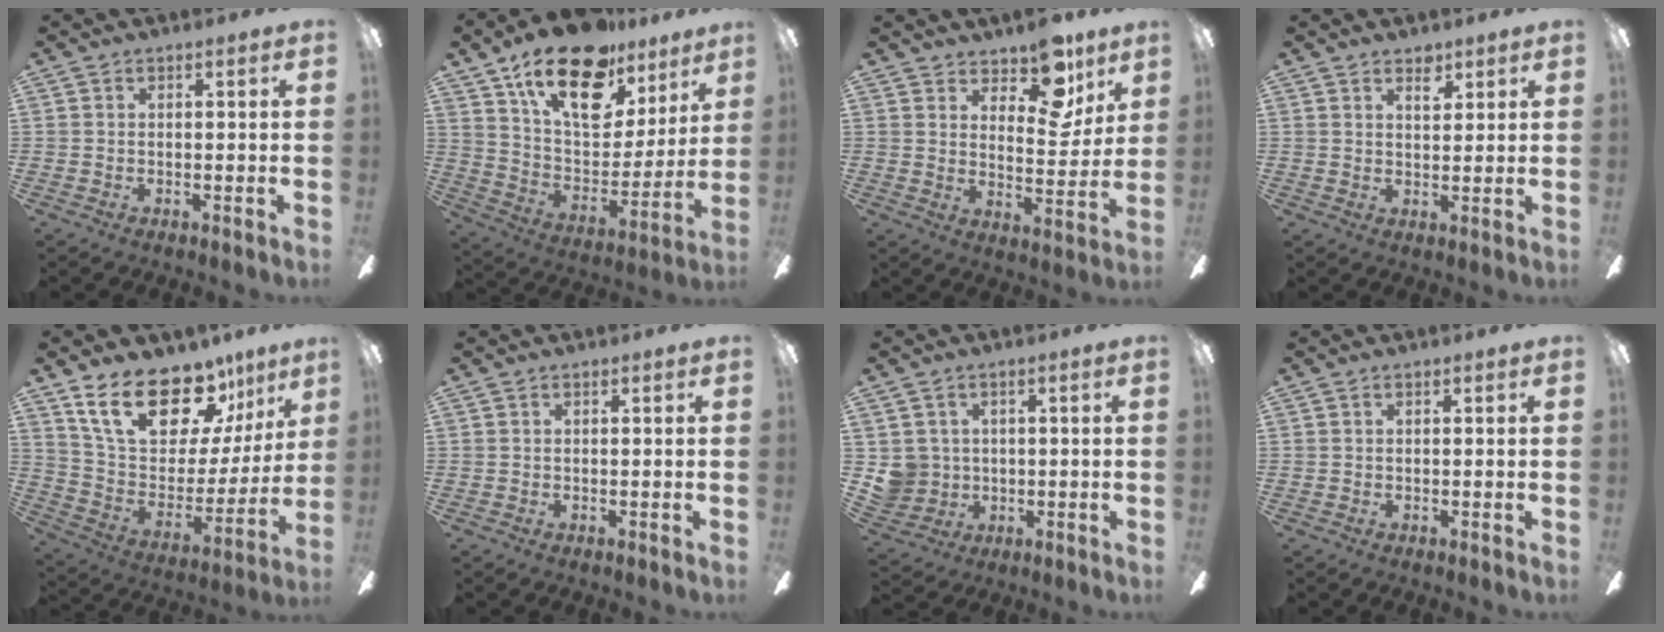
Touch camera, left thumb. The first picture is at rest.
{"total": 22.9, "force": [14.7, 11.3, 13.5], "torque": [-0.221, -0.079, 0.260]}
{"total": 13.4, "force": [9.6, 6.4, 6.7], "torque": [-0.082, -0.063, 0.170]}
{"total": 4.1, "force": [3.0, 2.0, 1.9], "torque": [-0.010, -0.014, 0.048]}
{"total": 21.4, "force": [15.0, 10.3, 11.2], "torque": [-0.192, -0.098, 0.270]}
{"total": 0.0}
{"total": 5.9, "force": [1.0, 5.8, 0.6], "torque": [-0.022, 0.002, 0.025]}
{"total": 0.0}